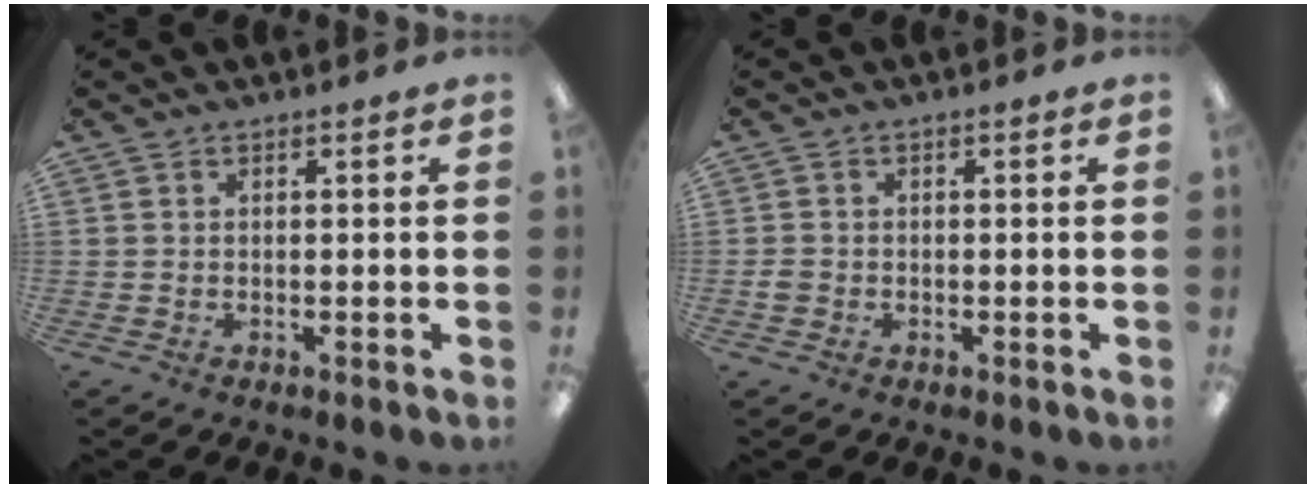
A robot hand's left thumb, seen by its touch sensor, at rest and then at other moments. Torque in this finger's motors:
{"motor_torque": [-0.22, 0.21, 0.18, -0.09, 0.00]}